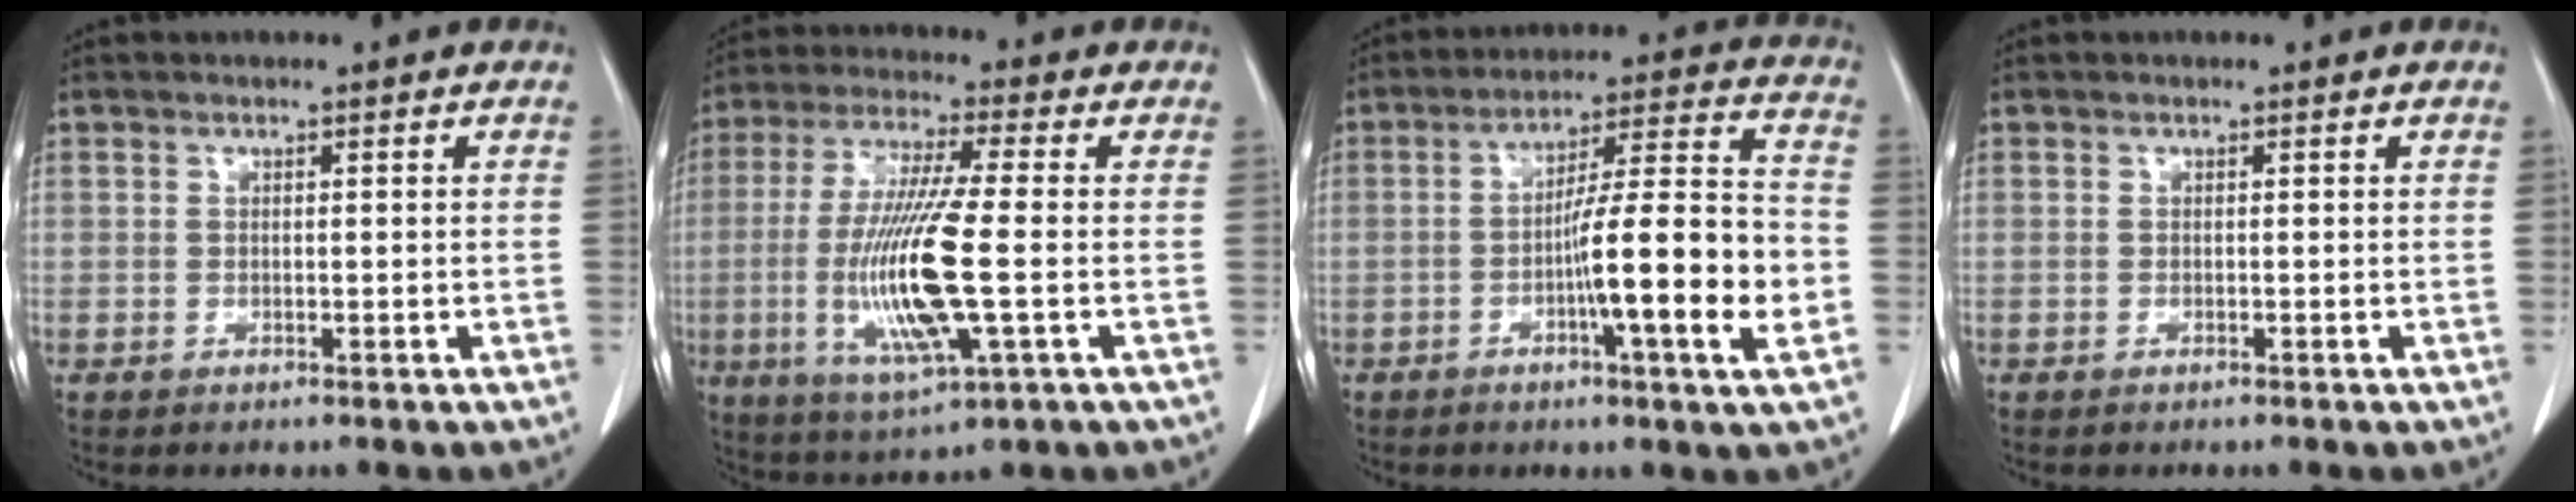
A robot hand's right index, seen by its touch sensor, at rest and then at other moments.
{"total": 14.9, "force": [-2.4, 1.4, 14.7], "torque": [-0.307, -0.019, -0.044]}
{"total": 15.1, "force": [-3.9, 0.2, 14.6], "torque": [-0.227, 0.005, -0.063]}
{"total": 0.0}